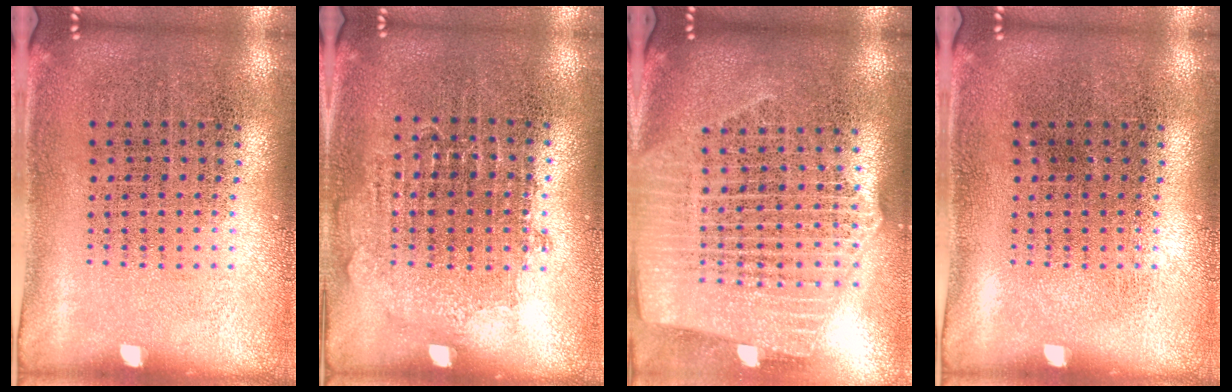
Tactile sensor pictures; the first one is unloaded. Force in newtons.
{"total": 0.7, "press": 0.7, "slide": 0.3}
{"total": 2.5, "press": 2.2, "slide": 1.2}
{"total": 0.0}